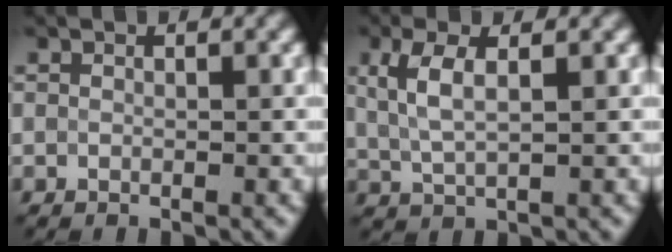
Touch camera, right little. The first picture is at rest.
{"total": 3.4, "force": [1.3, 1.1, 2.9], "torque": [-0.075, 0.010, 0.031]}